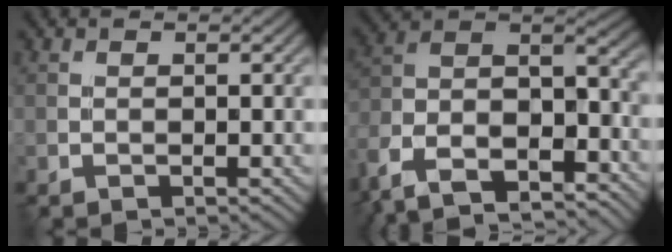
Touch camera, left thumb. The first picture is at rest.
{"total": 15.9, "force": [-11.0, 7.4, 8.6], "torque": [-0.221, -0.038, -0.181]}